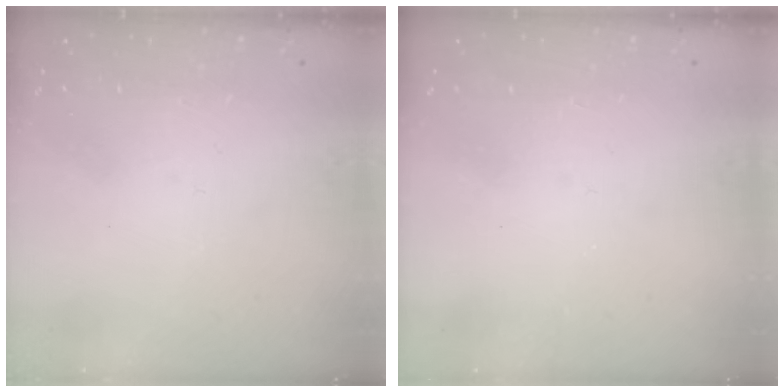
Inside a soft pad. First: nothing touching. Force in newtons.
{"total": 0.9, "press": 0.9, "slide": 0.2}